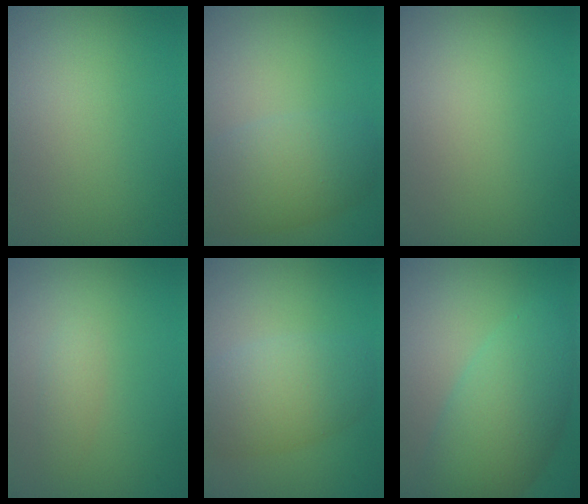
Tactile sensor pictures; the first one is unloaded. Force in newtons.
{"total": 5.4, "press": 5.4, "slide": 0.1}
{"total": 0.0}
{"total": 1.0, "press": 1.0, "slide": 0.0}
{"total": 5.4, "press": 5.4, "slide": 0.2}
{"total": 7.2, "press": 7.2, "slide": 0.2}